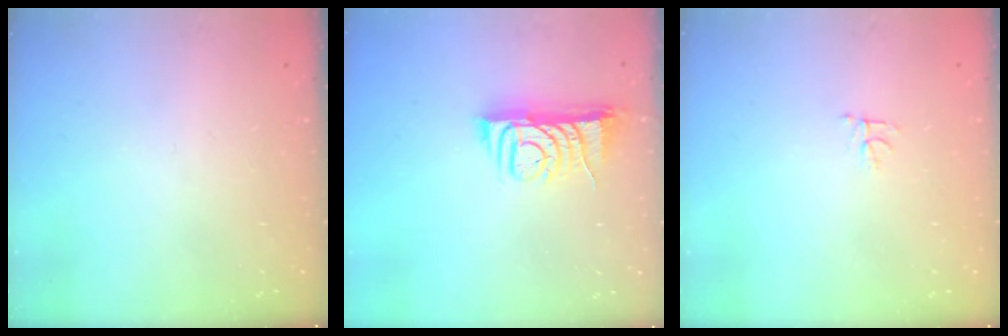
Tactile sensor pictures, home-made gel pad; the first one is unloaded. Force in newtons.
{"total": 7.5, "press": 7.5, "slide": 0.7}
{"total": 3.1, "press": 3.1, "slide": 0.2}